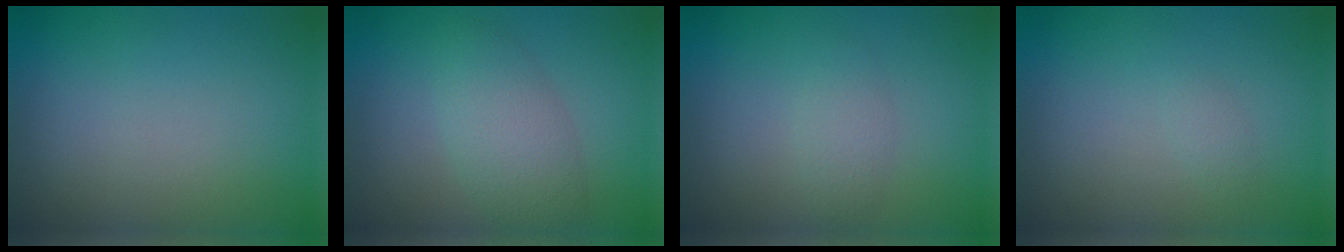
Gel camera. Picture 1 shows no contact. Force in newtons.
{"total": 3.8, "press": 3.8, "slide": 0.1}
{"total": 1.5, "press": 1.5, "slide": 0.0}
{"total": 0.7, "press": 0.7, "slide": 0.1}